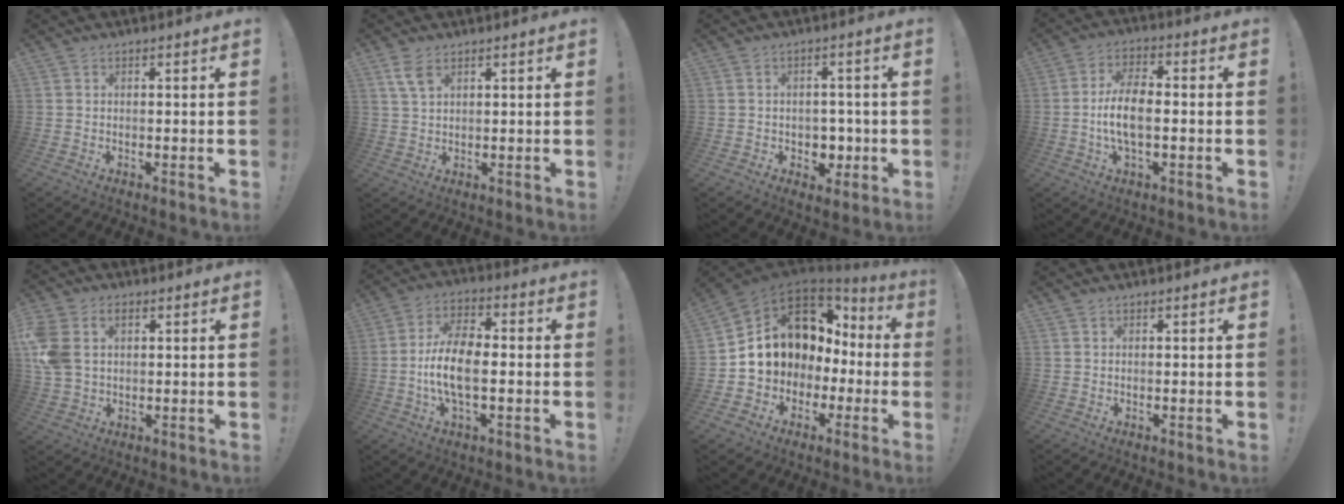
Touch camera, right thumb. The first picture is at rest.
{"total": 4.9, "force": [2.9, 1.9, 3.4], "torque": [-0.055, -0.015, 0.053]}
{"total": 5.6, "force": [-0.6, 5.1, 2.0], "torque": [-0.017, -0.001, -0.005]}
{"total": 10.0, "force": [-1.6, 4.6, 8.7], "torque": [-0.170, 0.008, -0.026]}
{"total": 8.8, "force": [2.6, 6.4, 5.5], "torque": [-0.120, -0.006, 0.050]}
{"total": 11.9, "force": [-2.3, 5.7, 10.2], "torque": [-0.209, 0.006, -0.042]}
{"total": 13.5, "force": [3.7, 11.4, 6.2], "torque": [-0.094, -0.022, 0.091]}
{"total": 0.0}